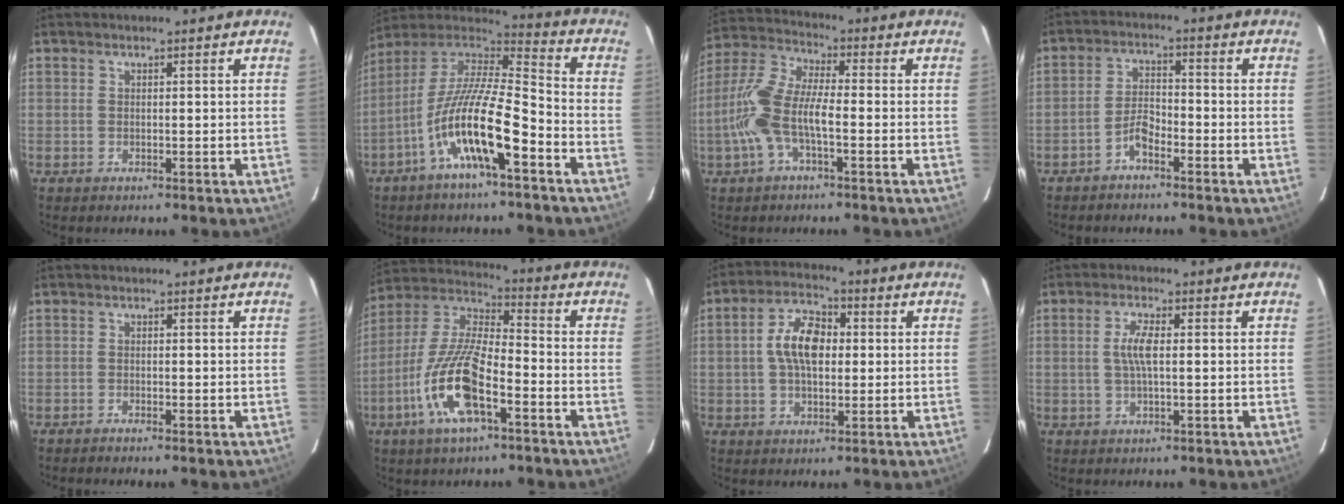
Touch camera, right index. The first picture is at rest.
{"total": 16.6, "force": [-7.9, 3.7, 14.1], "torque": [-0.263, -0.015, -0.154]}
{"total": 10.7, "force": [-2.9, 3.3, 9.8], "torque": [-0.226, 0.009, -0.060]}
{"total": 3.8, "force": [-2.8, 1.4, 2.1], "torque": [-0.049, 0.013, -0.056]}
{"total": 0.7, "force": [-0.6, -0.1, 0.4], "torque": [-0.009, 0.000, -0.013]}
{"total": 15.8, "force": [-6.9, 4.9, 13.3], "torque": [-0.279, -0.010, -0.139]}
{"total": 8.8, "force": [0.7, 5.0, 7.2], "torque": [-0.136, 0.021, 0.011]}
{"total": 4.2, "force": [0.2, 1.0, 4.0], "torque": [-0.079, 0.004, 0.006]}